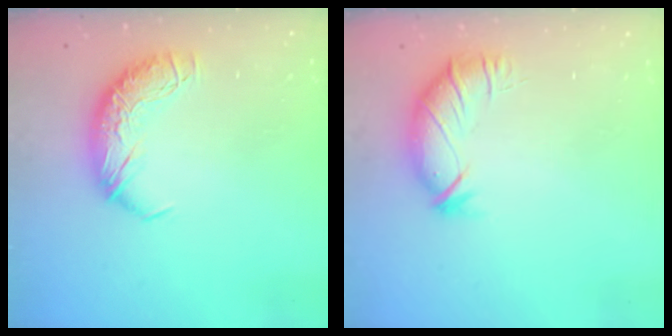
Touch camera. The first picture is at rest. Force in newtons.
{"total": 3.1, "press": 2.4, "slide": 1.9}